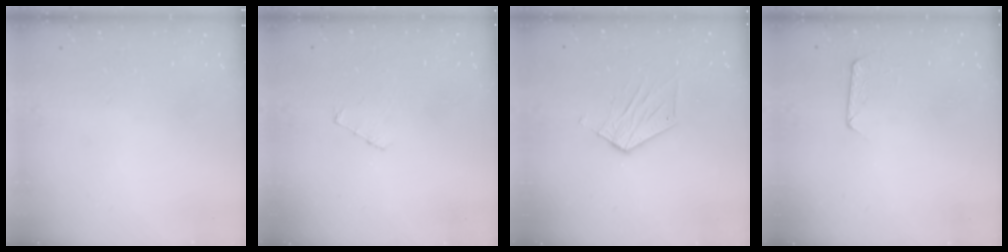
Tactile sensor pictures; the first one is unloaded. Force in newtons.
{"total": 3.0, "press": 3.0, "slide": 0.3}
{"total": 6.9, "press": 6.9, "slide": 0.4}
{"total": 6.2, "press": 6.2, "slide": 0.5}